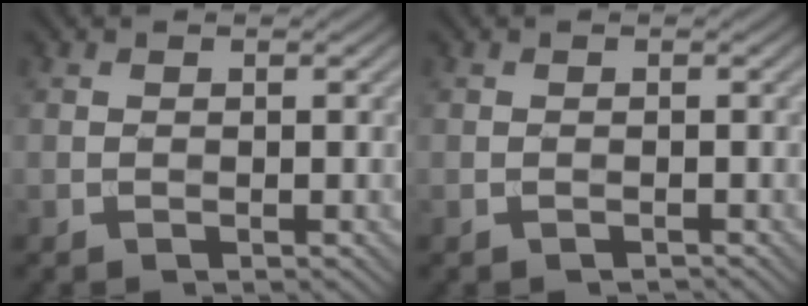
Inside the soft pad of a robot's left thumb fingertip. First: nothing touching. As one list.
[{"total": 0.5, "force": [-0.5, 0.1, 0.2], "torque": [-0.002, -0.001, -0.009]}]